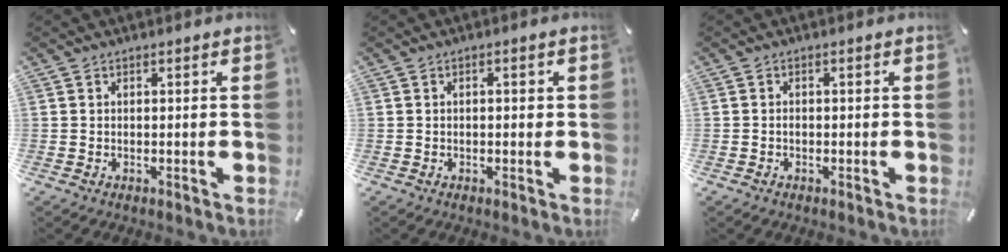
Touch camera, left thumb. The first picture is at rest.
{"total": 1.3, "force": [-0.2, 0.7, 1.0], "torque": [-0.020, 0.005, -0.005]}
{"total": 0.9, "force": [-0.4, 0.6, 0.6], "torque": [-0.011, 0.001, -0.009]}